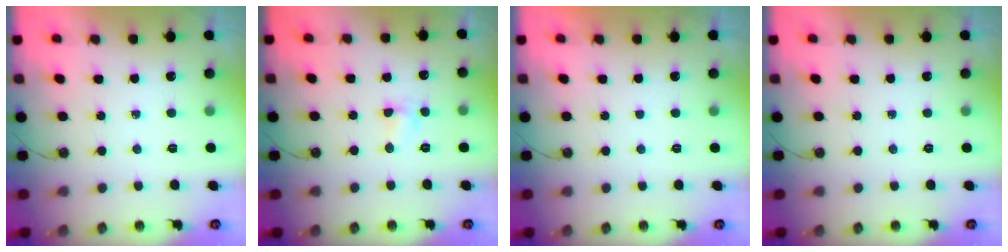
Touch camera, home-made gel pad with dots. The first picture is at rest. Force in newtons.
{"total": 5.3, "press": 5.3, "slide": 0.6}
{"total": 0.0}
{"total": 0.0}